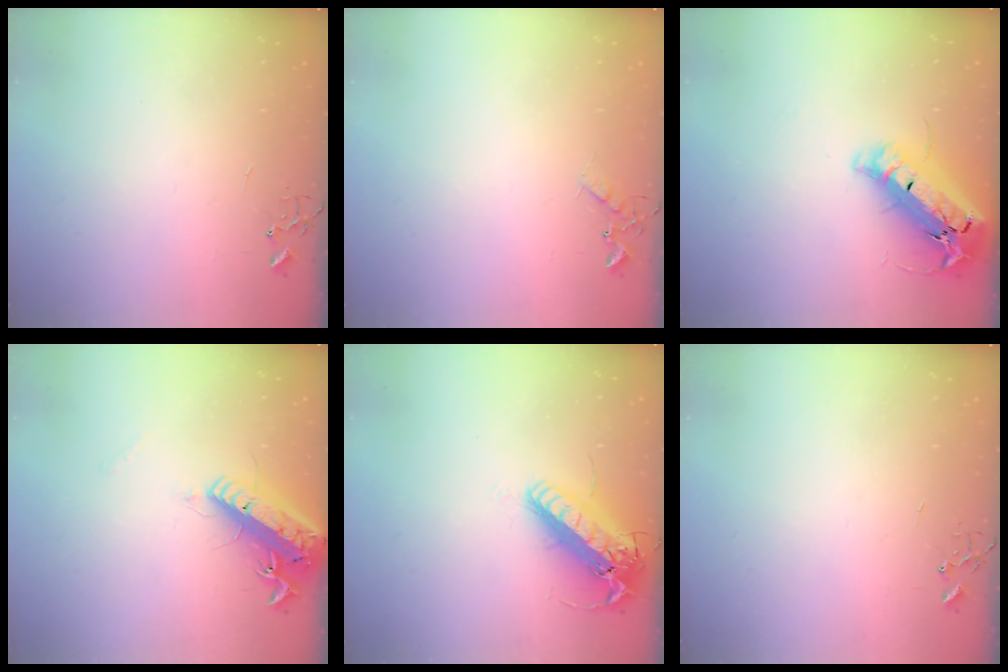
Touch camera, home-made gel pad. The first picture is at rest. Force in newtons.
{"total": 5.8, "press": 5.7, "slide": 0.6}
{"total": 25.0, "press": 24.5, "slide": 4.9}
{"total": 18.1, "press": 17.7, "slide": 3.6}
{"total": 21.1, "press": 20.8, "slide": 3.7}
{"total": 0.0}